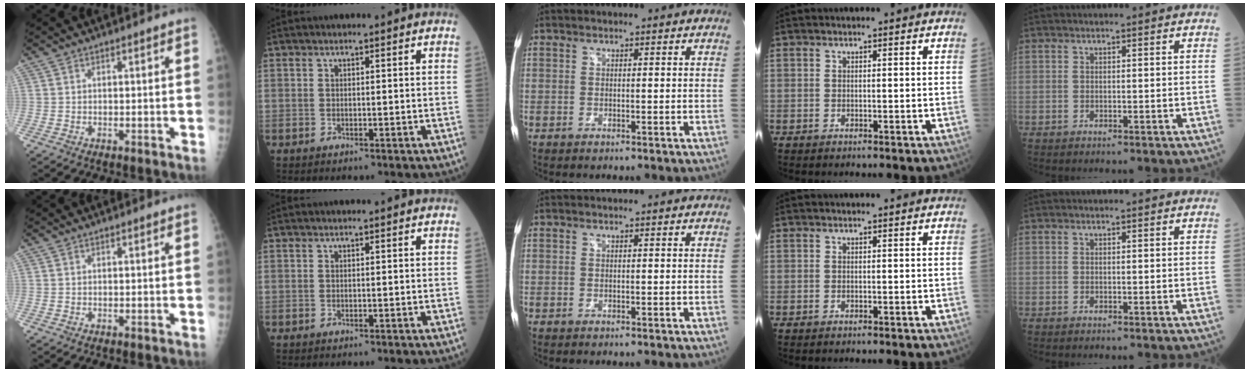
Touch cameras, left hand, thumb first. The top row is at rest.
{}